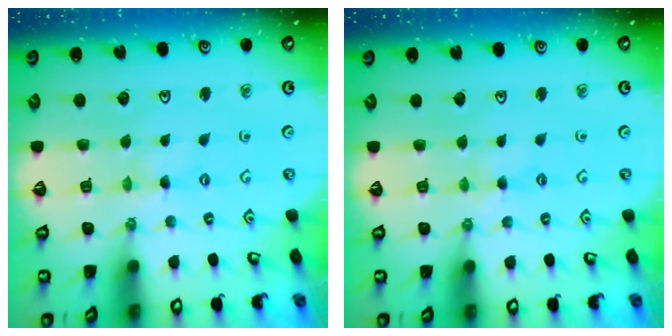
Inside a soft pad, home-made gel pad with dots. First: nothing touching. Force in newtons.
{"total": 1.0, "press": 0.9, "slide": 0.2}